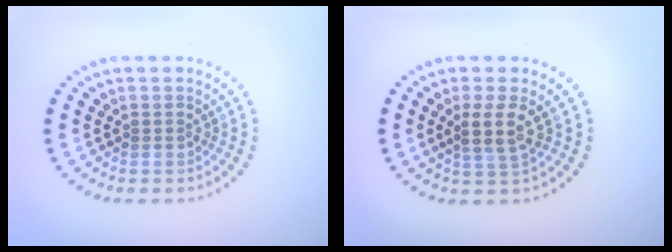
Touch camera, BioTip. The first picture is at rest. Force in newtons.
{"total": 2.7, "press": 2.2, "slide": 1.5}